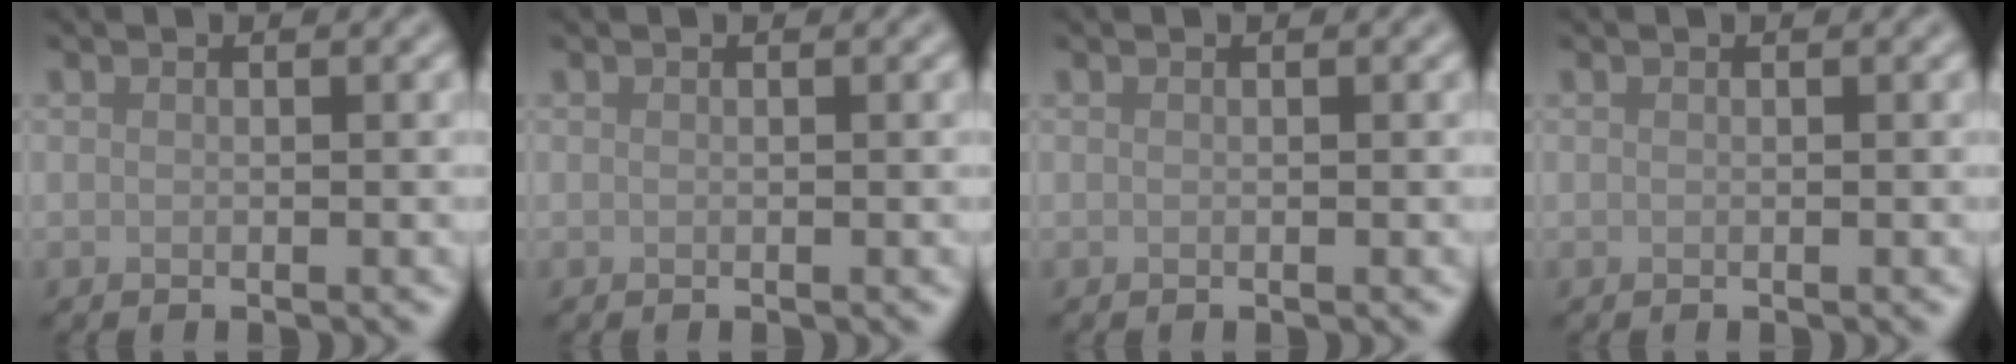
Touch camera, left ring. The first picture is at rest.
{"total": 0.0}
{"total": 0.0}
{"total": 0.0}